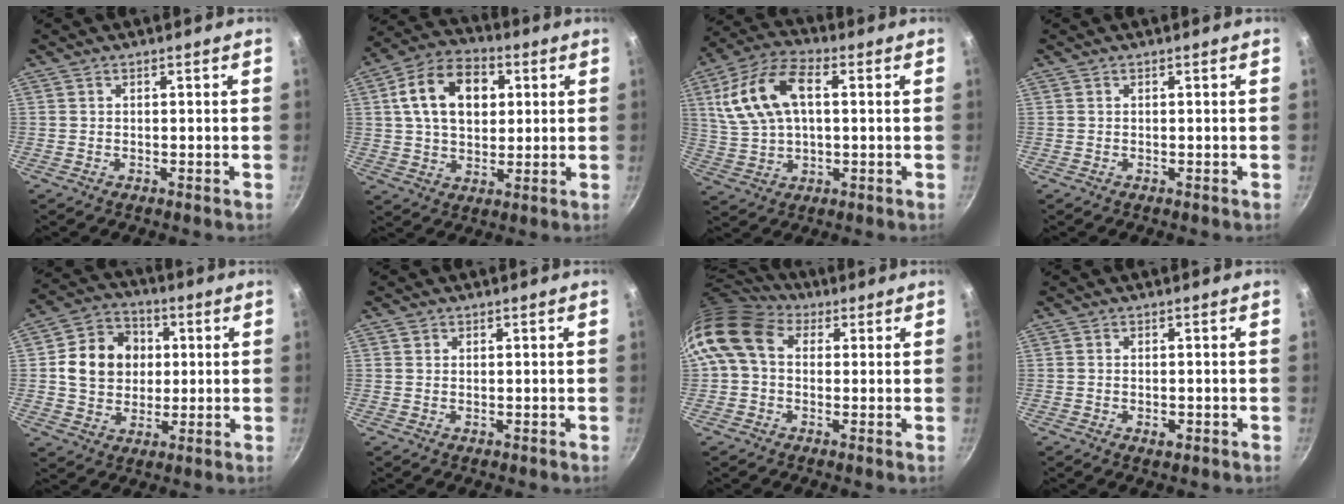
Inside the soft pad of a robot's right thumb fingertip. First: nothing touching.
{"total": 14.9, "force": [3.6, 10.2, 10.2], "torque": [-0.148, 0.012, 0.050]}
{"total": 15.1, "force": [3.2, 8.5, 12.1], "torque": [-0.231, 0.018, 0.058]}
{"total": 0.0}
{"total": 12.7, "force": [1.8, 10.8, 6.4], "torque": [-0.079, 0.014, 0.025]}
{"total": 0.8, "force": [0.4, 0.7, 0.3], "torque": [-0.002, -0.001, 0.004]}
{"total": 11.9, "force": [2.7, 8.9, 7.5], "torque": [-0.135, 0.017, 0.029]}
{"total": 1.8, "force": [-0.7, 0.9, 1.4], "torque": [-0.023, 0.000, -0.011]}